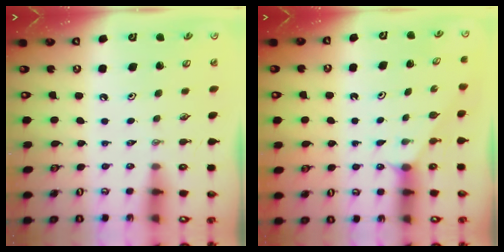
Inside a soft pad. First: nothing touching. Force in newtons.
{"total": 1.0, "press": 1.0, "slide": 0.3}